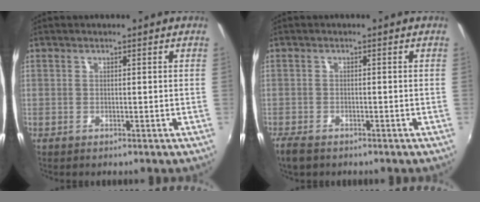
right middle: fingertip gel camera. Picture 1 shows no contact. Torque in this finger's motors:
{"motor_torque": [0.69, -0.72, 0.21, 0.06]}